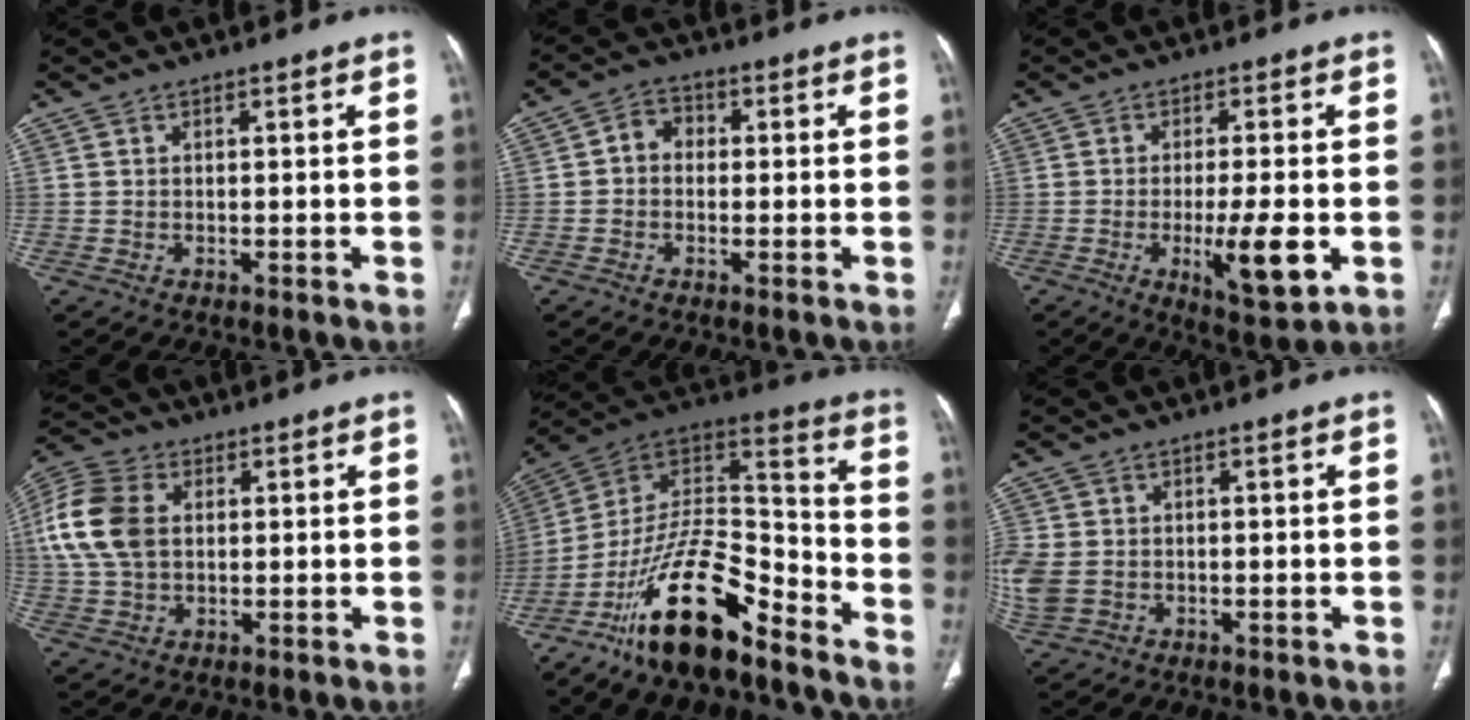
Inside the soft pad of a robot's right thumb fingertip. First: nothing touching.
{"total": 3.8, "force": [-0.2, 3.2, 2.1], "torque": [-0.020, 0.016, -0.016]}
{"total": 9.9, "force": [-2.5, 2.4, 9.2], "torque": [-0.145, -0.016, -0.035]}
{"total": 12.4, "force": [2.0, 8.5, 8.7], "torque": [-0.184, 0.014, 0.036]}
{"total": 20.4, "force": [-13.7, 7.4, 13.2], "torque": [-0.217, 0.094, -0.243]}
{"total": 9.0, "force": [-0.9, 7.3, 5.2], "torque": [-0.148, 0.002, -0.006]}